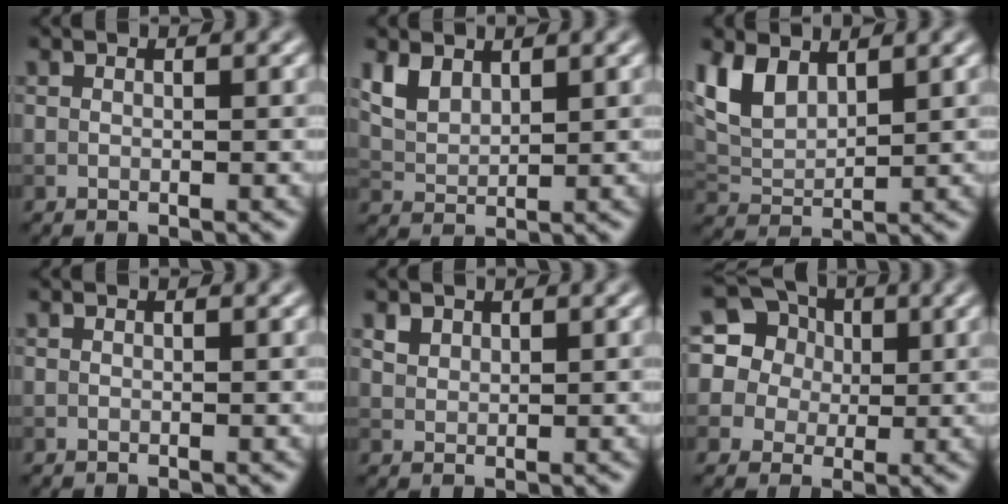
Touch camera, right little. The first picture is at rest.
{"total": 2.9, "force": [1.9, 1.6, 1.5], "torque": [-0.039, -0.002, 0.043]}
{"total": 4.7, "force": [2.7, 2.4, 2.9], "torque": [-0.069, -0.001, 0.055]}
{"total": 0.0}
{"total": 1.3, "force": [1.0, 0.8, 0.3], "torque": [-0.010, -0.001, 0.022]}
{"total": 13.5, "force": [5.9, 11.1, 4.8], "torque": [-0.149, 0.053, 0.091]}